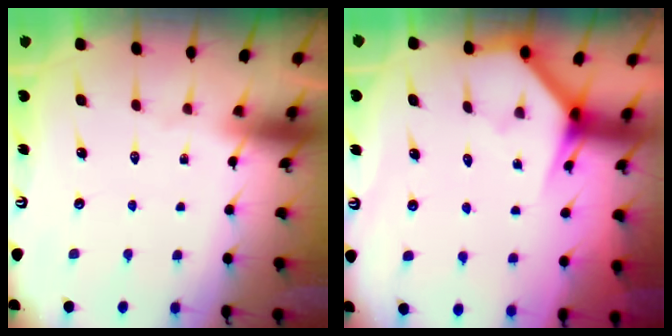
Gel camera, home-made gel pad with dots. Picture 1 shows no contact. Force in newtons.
{"total": 3.8, "press": 3.8, "slide": 0.3}